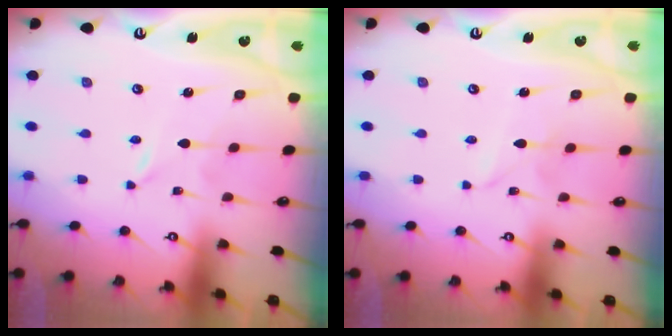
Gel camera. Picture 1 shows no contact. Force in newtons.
{"total": 2.7, "press": 2.7, "slide": 0.3}